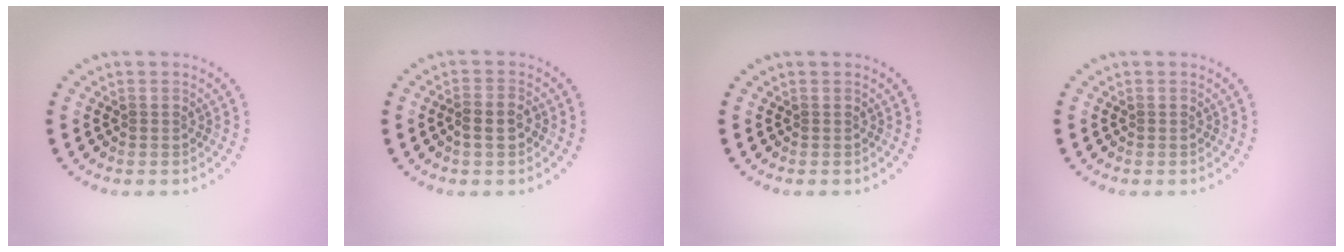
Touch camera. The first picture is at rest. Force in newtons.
{"total": 2.0, "press": 1.9, "slide": 0.6}
{"total": 0.0}
{"total": 0.0}